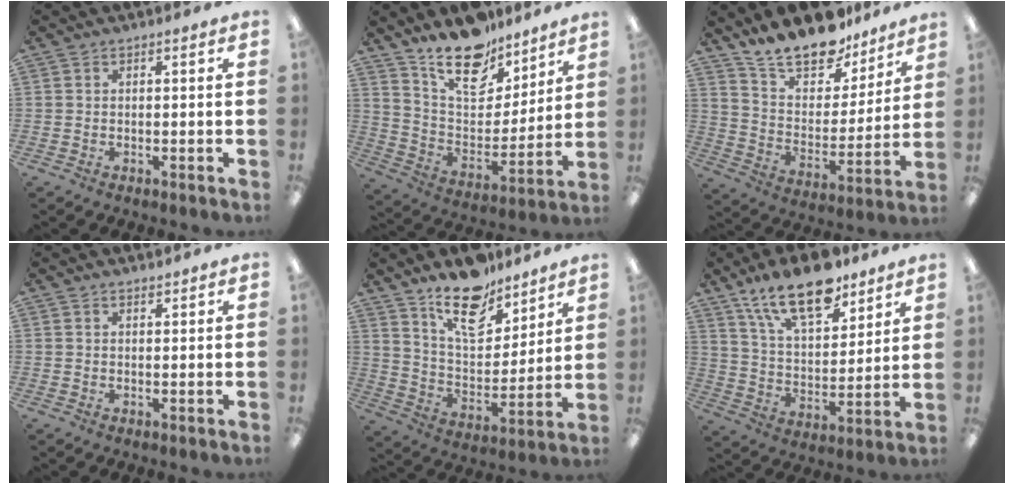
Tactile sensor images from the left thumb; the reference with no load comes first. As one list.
[{"total": 16.8, "force": [13.2, 7.9, 6.7], "torque": [-0.117, -0.089, 0.238]}, {"total": 16.5, "force": [14.4, 6.3, 5.0], "torque": [-0.102, -0.109, 0.260]}, {"total": 1.1, "force": [1.0, 0.3, 0.1], "torque": [-0.003, -0.001, 0.020]}, {"total": 15.9, "force": [12.1, 7.3, 7.2], "torque": [-0.119, -0.072, 0.216]}, {"total": 18.5, "force": [12.9, 7.8, 10.7], "torque": [-0.187, -0.058, 0.222]}]